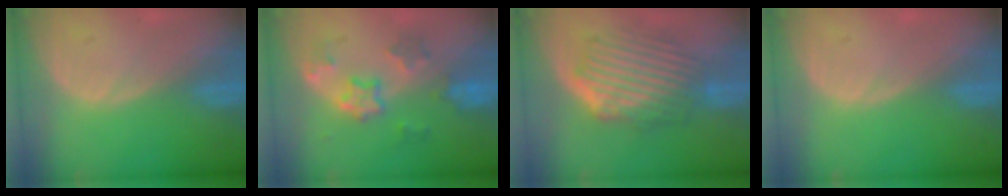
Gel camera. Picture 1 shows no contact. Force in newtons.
{"total": 6.1, "press": 6.0, "slide": 1.1}
{"total": 9.6, "press": 8.5, "slide": 4.5}
{"total": 0.0}